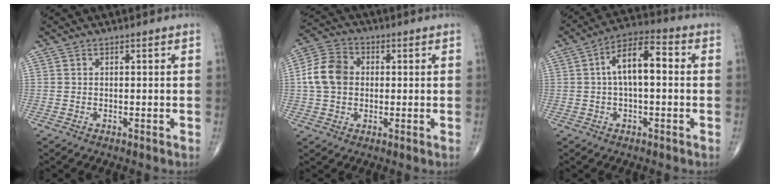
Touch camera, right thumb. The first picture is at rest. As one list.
[{"total": 9.3, "force": [0.4, 7.4, 5.6], "torque": [-0.094, 0.021, -0.002]}, {"total": 9.9, "force": [1.0, 4.4, 8.8], "torque": [-0.152, 0.033, 0.007]}]